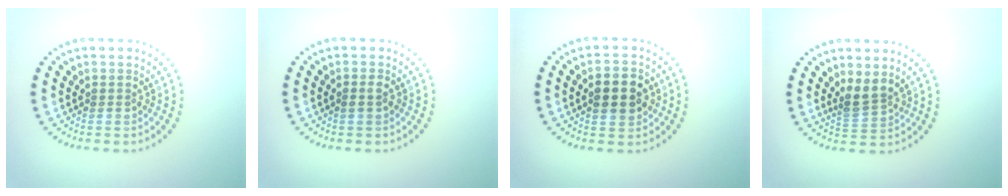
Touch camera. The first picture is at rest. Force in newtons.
{"total": 0.9, "press": 0.8, "slide": 0.1}
{"total": 4.7, "press": 4.7, "slide": 0.1}
{"total": 2.4, "press": 1.9, "slide": 1.5}